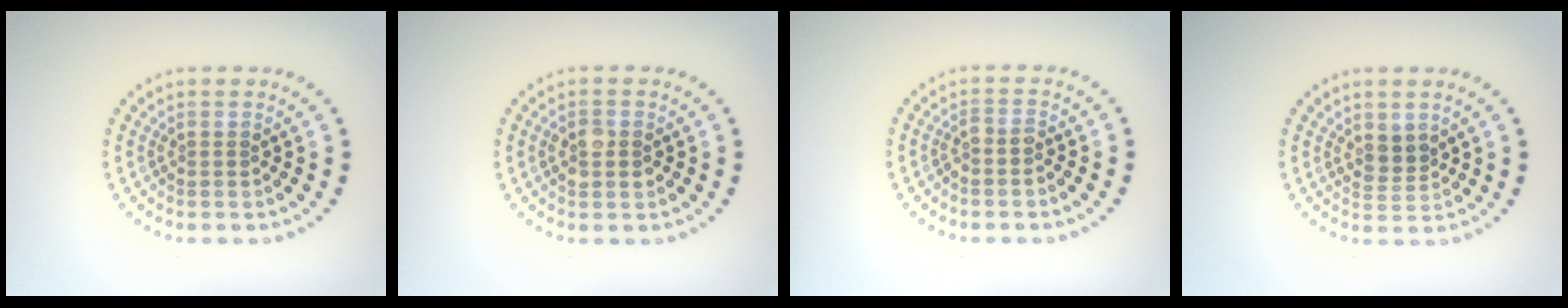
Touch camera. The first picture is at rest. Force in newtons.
{"total": 2.4, "press": 2.4, "slide": 0.1}
{"total": 1.1, "press": 0.8, "slide": 0.7}
{"total": 1.9, "press": 1.5, "slide": 1.2}